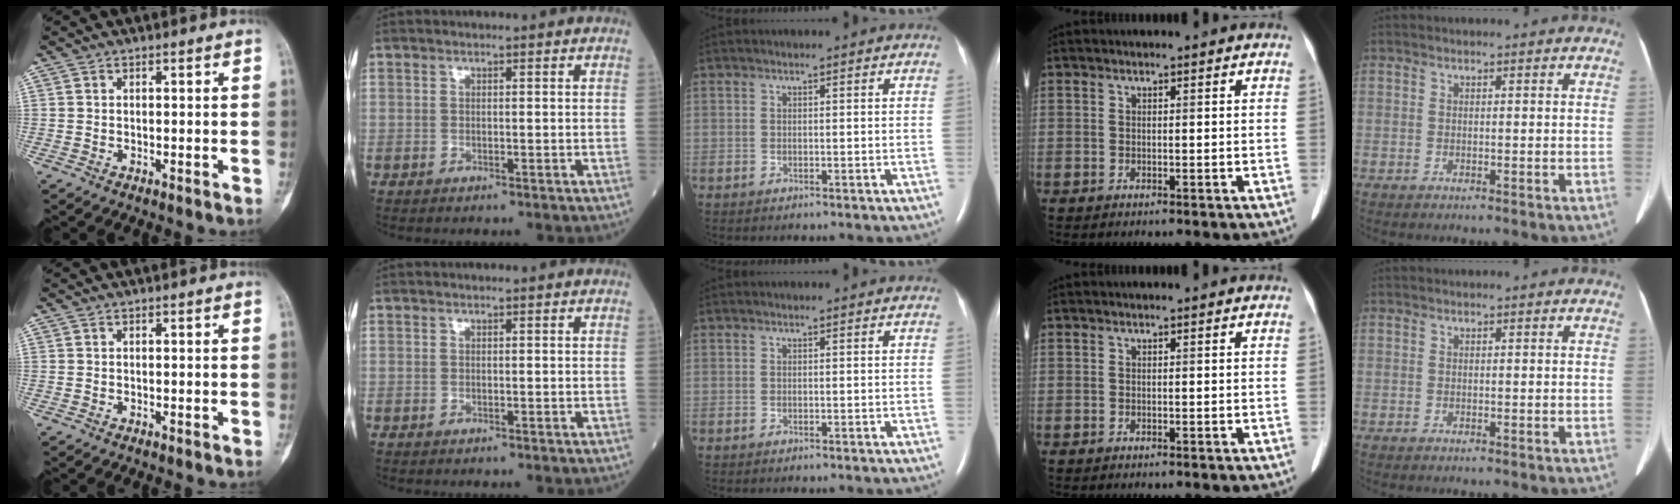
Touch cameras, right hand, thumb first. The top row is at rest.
{}